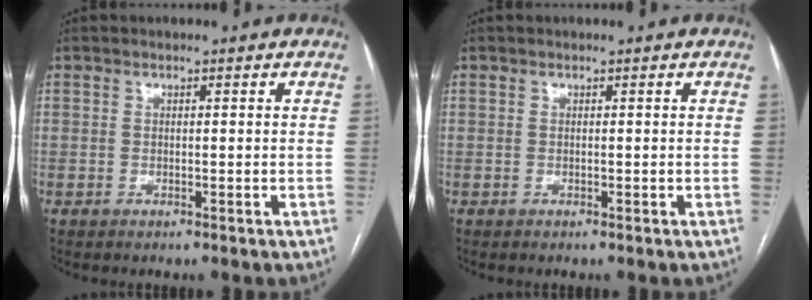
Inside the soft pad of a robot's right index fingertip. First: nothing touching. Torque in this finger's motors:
{"motor_torque": [0.00, 0.00, 0.00, 0.00]}